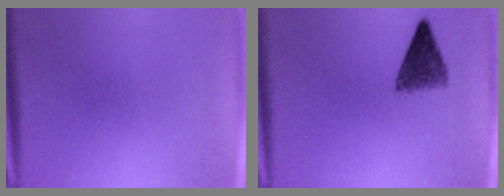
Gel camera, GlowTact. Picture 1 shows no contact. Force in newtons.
{"total": 4.9}